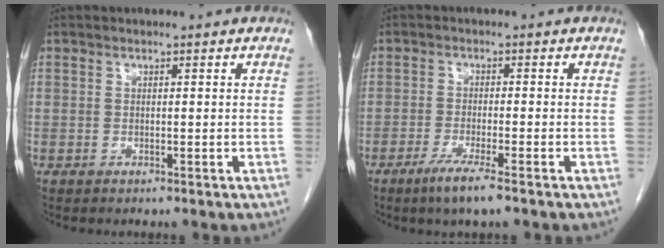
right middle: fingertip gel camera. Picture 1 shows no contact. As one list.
[{"total": 4.8, "force": [-3.1, -0.1, 3.6], "torque": [-0.075, -0.015, -0.058]}]